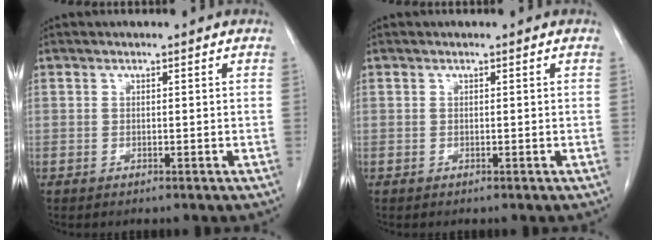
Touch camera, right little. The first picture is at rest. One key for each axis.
{"total": 0.0}